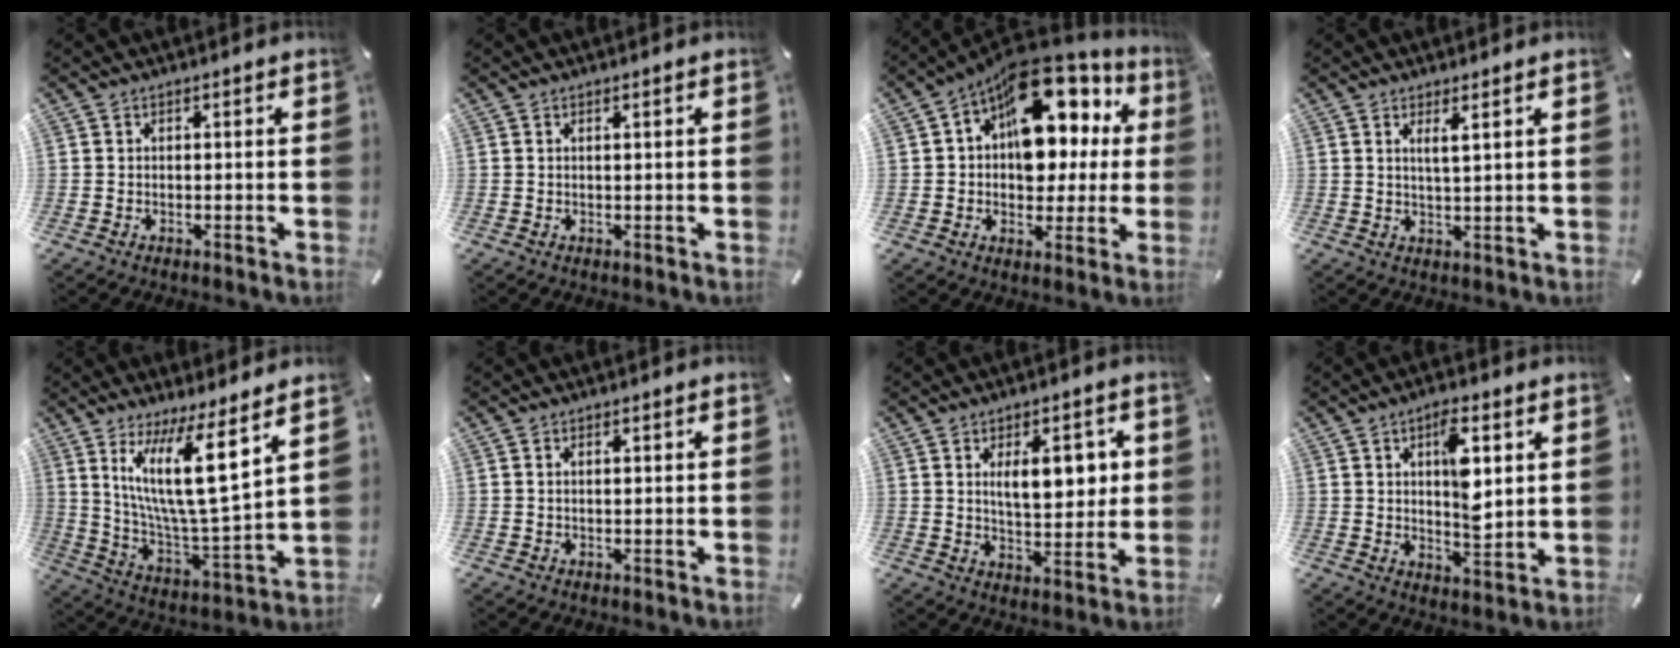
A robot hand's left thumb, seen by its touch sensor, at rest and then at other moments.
{"total": 0.7, "force": [0.3, 0.0, 0.7], "torque": [-0.011, 0.000, 0.004]}
{"total": 17.2, "force": [8.4, 10.3, 11.1], "torque": [-0.169, -0.073, 0.148]}
{"total": 3.1, "force": [1.8, -0.1, 2.5], "torque": [-0.054, -0.003, 0.030]}
{"total": 16.5, "force": [9.4, 2.7, 13.3], "torque": [-0.256, -0.055, 0.149]}
{"total": 0.8, "force": [0.3, 0.2, 0.8], "torque": [-0.014, 0.000, 0.004]}
{"total": 10.5, "force": [3.2, 5.4, 8.4], "torque": [-0.114, -0.010, 0.048]}
{"total": 9.4, "force": [3.2, 3.9, 7.9], "torque": [-0.113, -0.018, 0.047]}